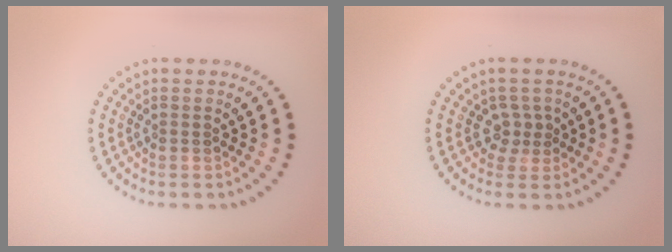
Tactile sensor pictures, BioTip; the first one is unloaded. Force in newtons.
{"total": 1.7, "press": 1.2, "slide": 1.3}